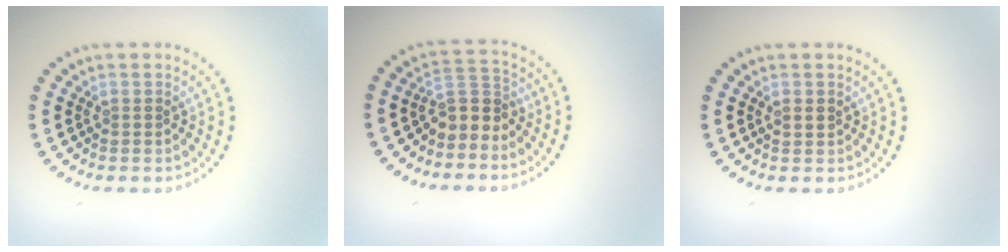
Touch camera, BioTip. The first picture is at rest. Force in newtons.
{"total": 2.7, "press": 2.0, "slide": 1.7}
{"total": 1.4, "press": 1.4, "slide": 0.1}